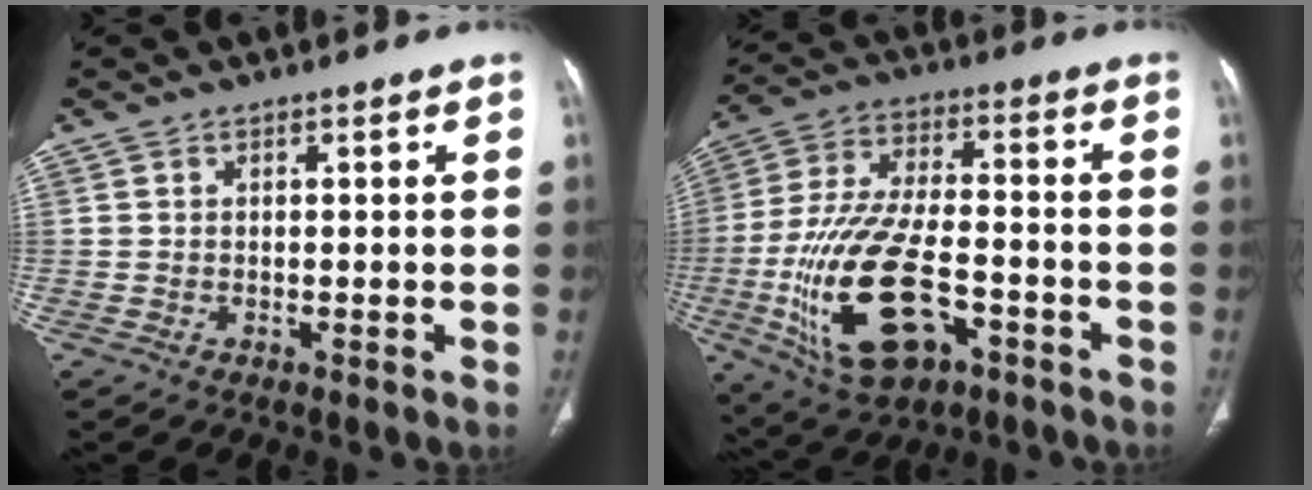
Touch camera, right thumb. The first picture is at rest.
{"total": 20.4, "force": [-6.9, 9.9, 16.4], "torque": [-0.327, 0.022, -0.109]}